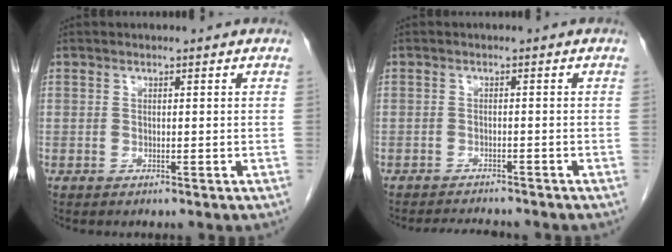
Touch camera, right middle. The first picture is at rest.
{"total": 5.0, "force": [-4.8, 0.7, 1.3], "torque": [-0.017, -0.007, -0.071]}